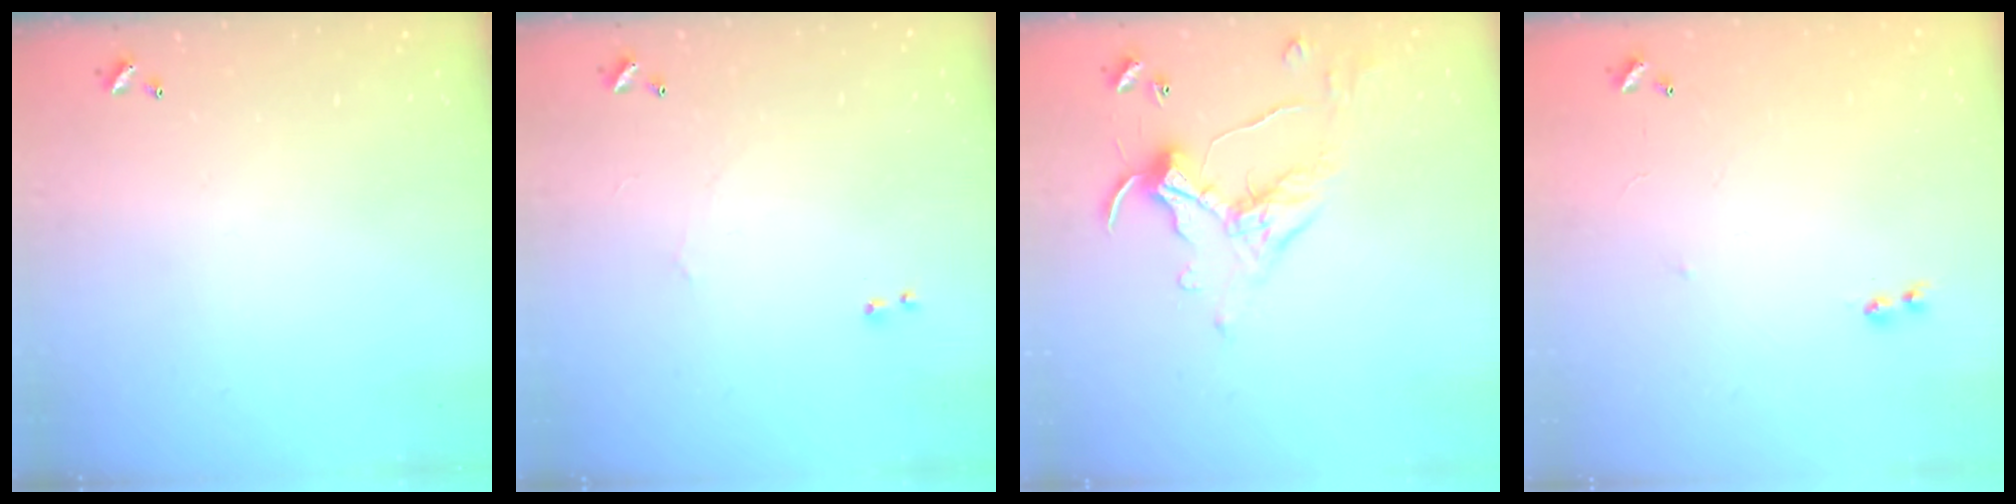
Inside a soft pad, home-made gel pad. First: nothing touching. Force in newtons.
{"total": 1.0, "press": 0.5, "slide": 0.8}
{"total": 1.1, "press": 1.1, "slide": 0.1}
{"total": 6.4, "press": 6.4, "slide": 0.8}